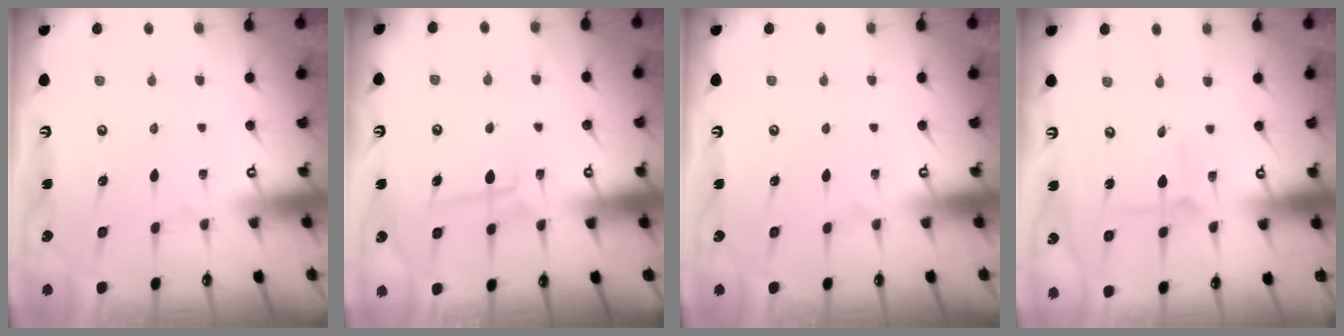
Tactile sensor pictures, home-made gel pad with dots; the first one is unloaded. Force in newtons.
{"total": 6.4, "press": 6.3, "slide": 1.0}
{"total": 0.0}
{"total": 2.0, "press": 2.0, "slide": 0.3}